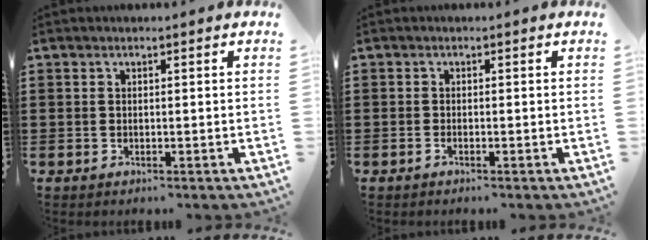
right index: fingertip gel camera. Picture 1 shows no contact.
{"total": 0.9, "force": [-0.8, -0.1, 0.5], "torque": [-0.010, -0.006, -0.015]}